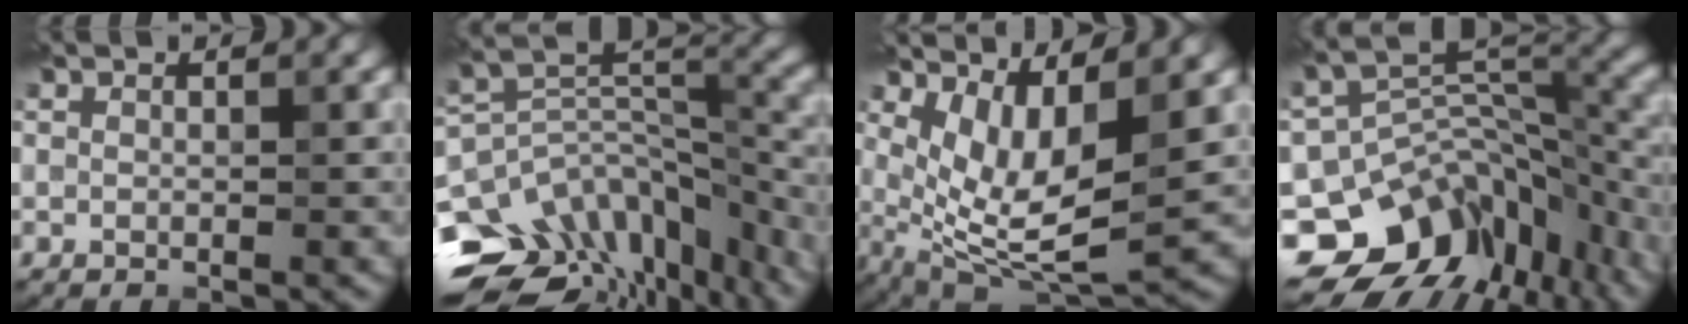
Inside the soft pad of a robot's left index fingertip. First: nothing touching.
{"total": 14.1, "force": [-9.3, 8.1, 6.9], "torque": [-0.139, 0.022, -0.113]}
{"total": 7.6, "force": [1.8, 2.8, 6.8], "torque": [-0.140, -0.016, 0.038]}
{"total": 12.3, "force": [-6.7, 8.2, 6.3], "torque": [-0.119, -0.010, -0.092]}